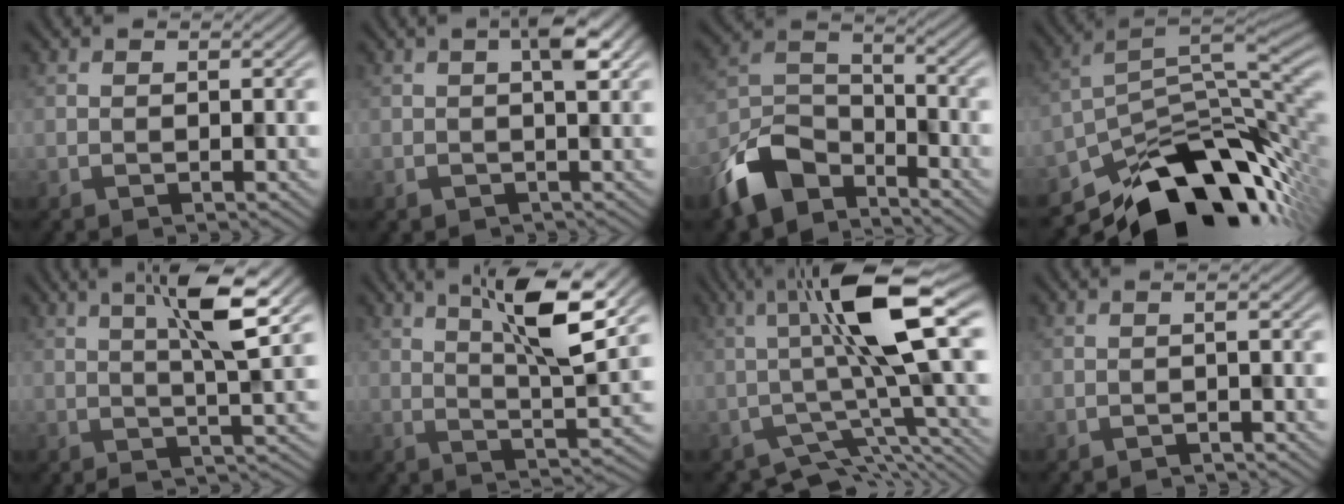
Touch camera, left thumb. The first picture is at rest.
{"total": 2.9, "force": [0.6, 1.0, 2.6], "torque": [-0.041, 0.007, 0.006]}
{"total": 10.6, "force": [-7.6, 5.3, 5.1], "torque": [-0.111, -0.009, -0.170]}
{"total": 14.9, "force": [-8.5, 7.4, 9.6], "torque": [-0.165, -0.012, -0.148]}
{"total": 6.3, "force": [2.3, 0.4, 5.9], "torque": [-0.106, 0.007, 0.040]}
{"total": 8.7, "force": [4.1, 1.2, 7.5], "torque": [-0.132, 0.001, 0.073]}
{"total": 11.6, "force": [-0.8, 3.0, 11.2], "torque": [-0.181, 0.011, -0.017]}
{"total": 1.0, "force": [-0.7, 0.2, 0.7], "torque": [-0.009, -0.002, -0.019]}